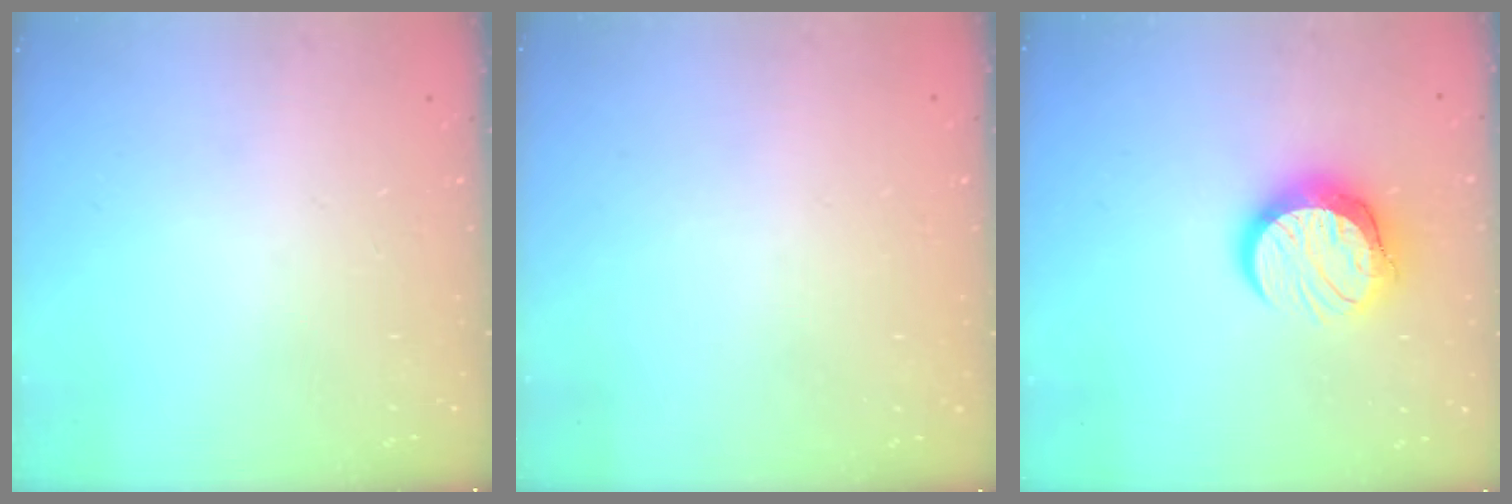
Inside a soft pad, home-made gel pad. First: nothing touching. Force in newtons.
{"total": 0.5, "press": 0.5, "slide": 0.1}
{"total": 12.0, "press": 12.0, "slide": 1.0}